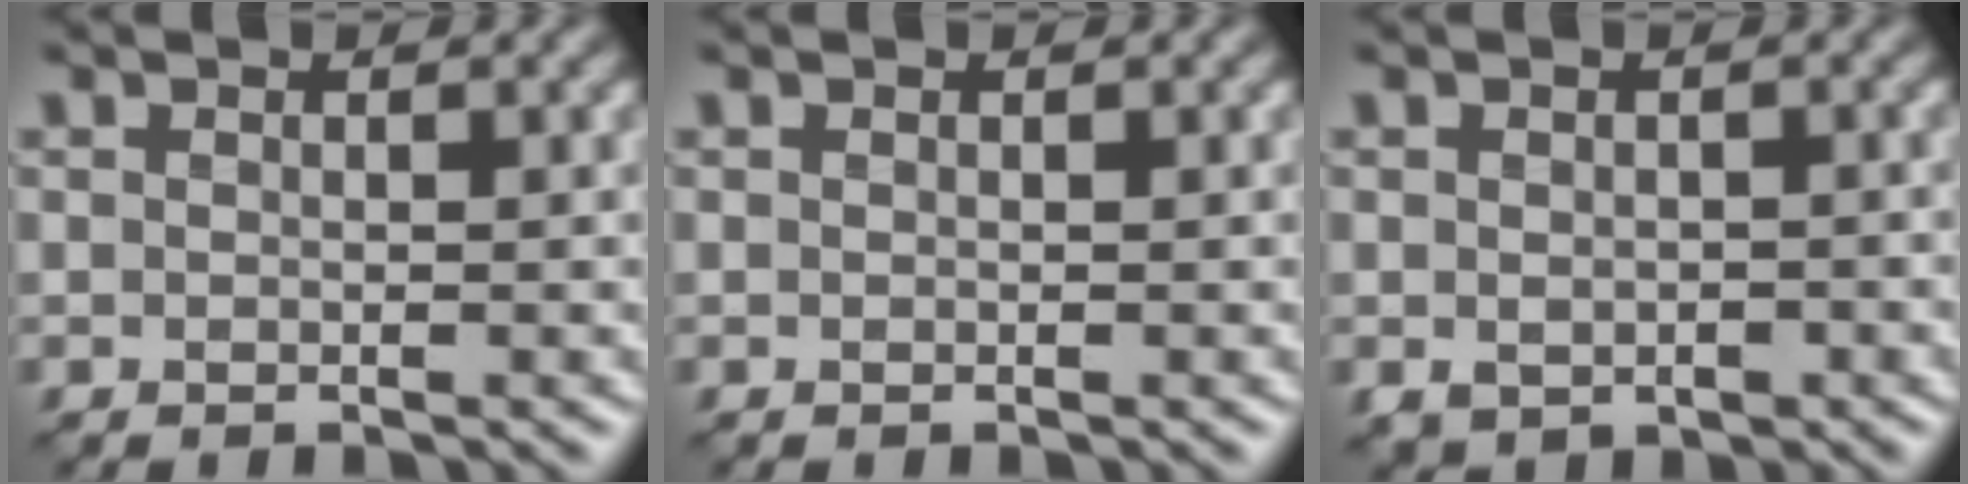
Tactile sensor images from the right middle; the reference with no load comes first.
{"total": 0.0}
{"total": 2.4, "force": [-0.8, 1.9, 1.3], "torque": [-0.019, -0.004, -0.008]}